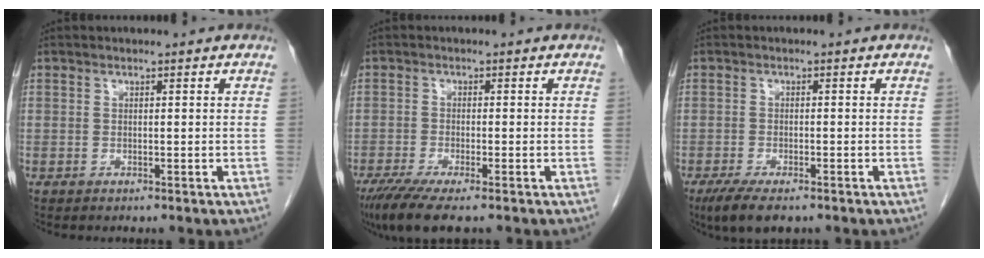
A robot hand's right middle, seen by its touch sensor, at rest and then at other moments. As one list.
[{"total": 7.0, "force": [-5.1, 0.8, 4.7], "torque": [-0.081, -0.018, -0.087]}, {"total": 5.6, "force": [-3.9, 1.5, 3.6], "torque": [-0.066, -0.013, -0.064]}]